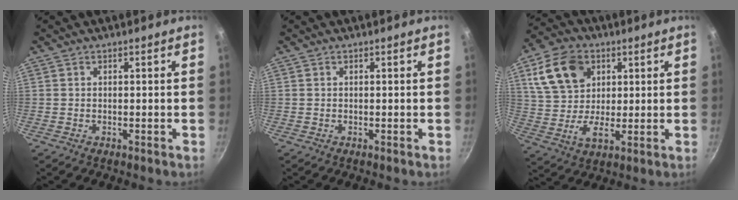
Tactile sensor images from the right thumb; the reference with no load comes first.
{"total": 0.0}
{"total": 14.5, "force": [5.4, 10.6, 8.2], "torque": [-0.128, 0.000, 0.100]}